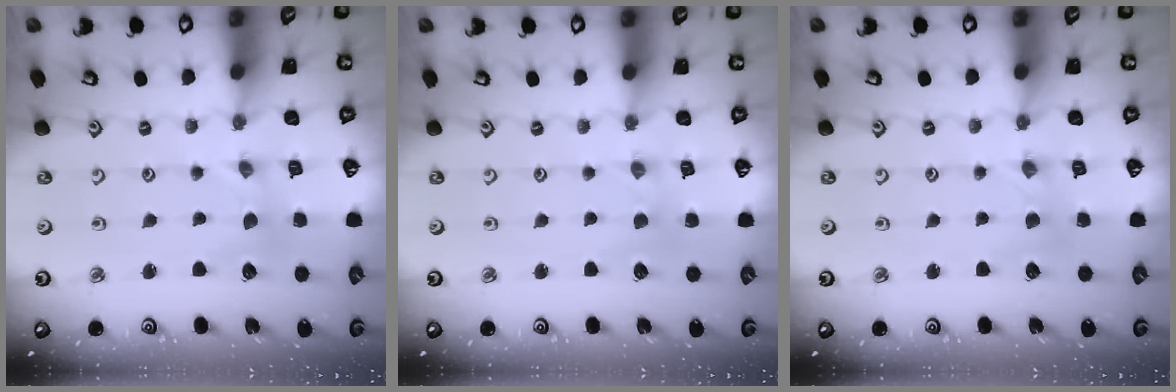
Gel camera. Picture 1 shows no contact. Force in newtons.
{"total": 0.0}
{"total": 1.9, "press": 1.9, "slide": 0.3}